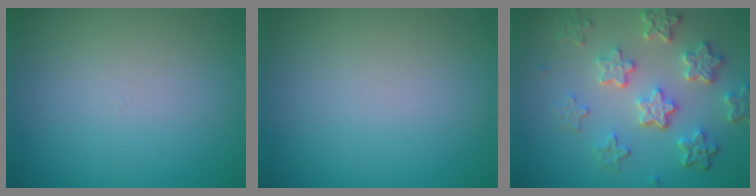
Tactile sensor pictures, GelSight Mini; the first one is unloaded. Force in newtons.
{"total": 0.0}
{"total": 6.0, "press": 4.5, "slide": 4.0}